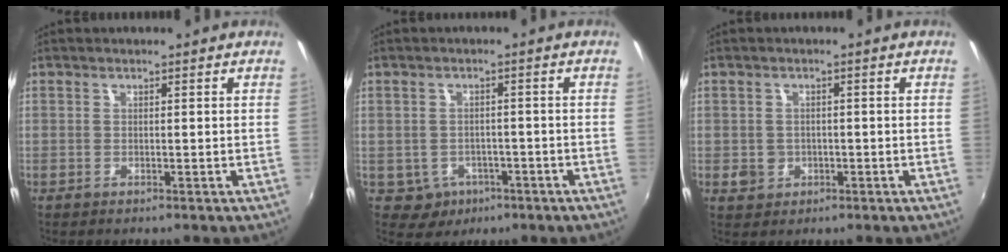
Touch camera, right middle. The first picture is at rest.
{"total": 5.3, "force": [-2.3, 4.5, 1.5], "torque": [-0.046, 0.002, -0.019]}
{"total": 3.4, "force": [-0.8, 3.1, 1.0], "torque": [-0.020, -0.001, -0.008]}